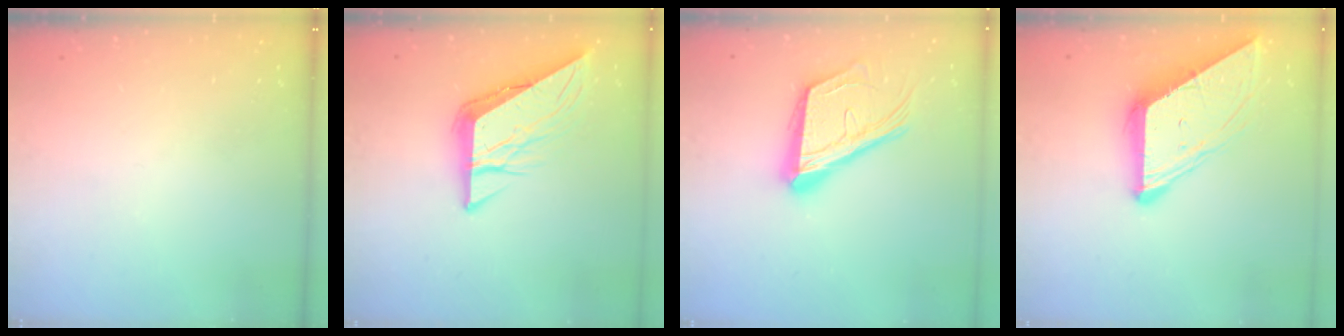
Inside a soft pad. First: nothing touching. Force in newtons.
{"total": 9.3, "press": 9.2, "slide": 1.2}
{"total": 19.7, "press": 19.6, "slide": 2.3}
{"total": 10.3, "press": 10.3, "slide": 0.9}